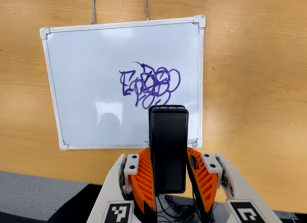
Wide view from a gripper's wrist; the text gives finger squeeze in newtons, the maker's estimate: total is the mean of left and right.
{"total": 4.0, "left": 2.5, "right": 5.4}